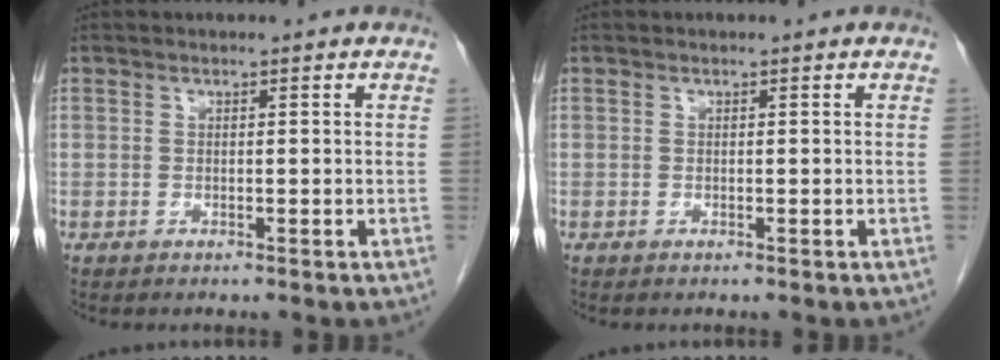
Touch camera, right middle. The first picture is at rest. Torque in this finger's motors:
{"motor_torque": [-0.02, 0.16, -0.03, -0.01]}